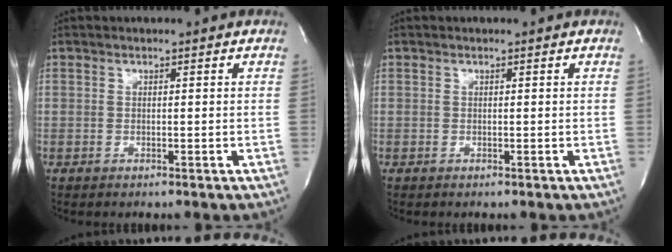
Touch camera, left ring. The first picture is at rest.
{"total": 0.0}